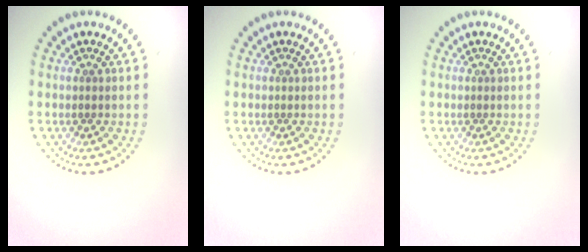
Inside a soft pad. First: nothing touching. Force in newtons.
{"total": 0.0}
{"total": 0.0}